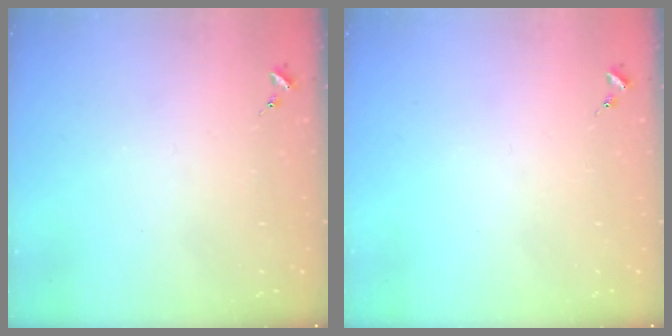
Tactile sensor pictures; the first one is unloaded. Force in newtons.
{"total": 0.0}